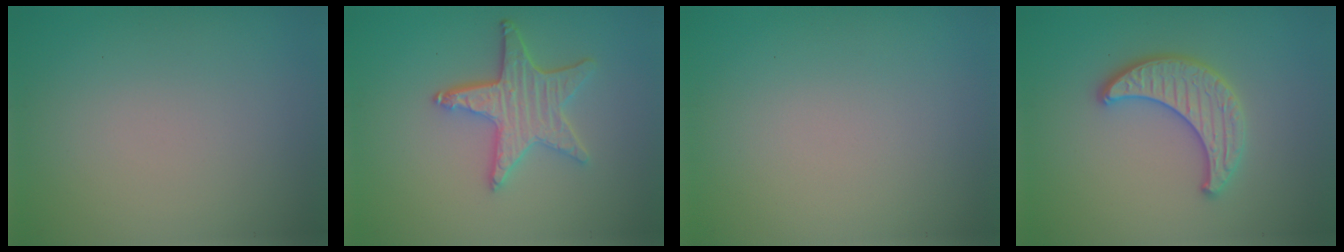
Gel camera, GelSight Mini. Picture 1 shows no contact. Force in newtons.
{"total": 4.3, "press": 3.7, "slide": 2.3}
{"total": 0.0}
{"total": 3.5, "press": 3.4, "slide": 0.7}